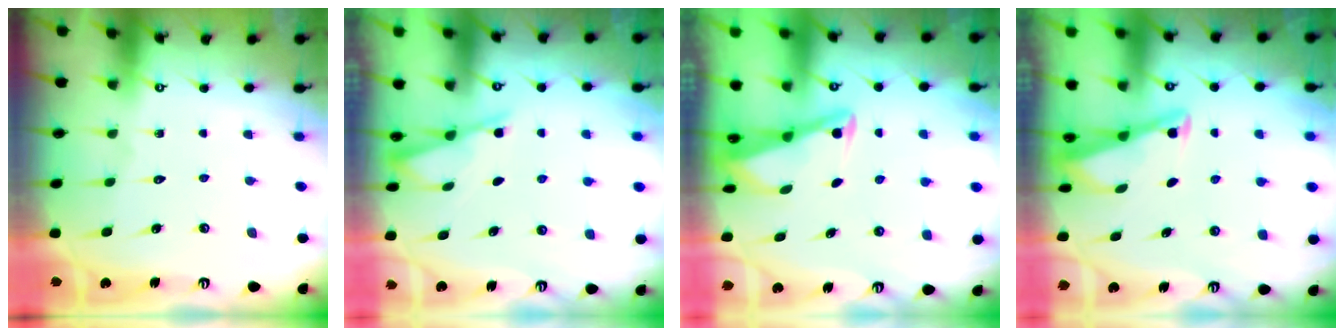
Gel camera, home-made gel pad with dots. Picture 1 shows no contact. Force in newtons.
{"total": 2.4, "press": 2.4, "slide": 0.4}
{"total": 2.8, "press": 2.8, "slide": 0.4}
{"total": 3.0, "press": 2.9, "slide": 0.4}